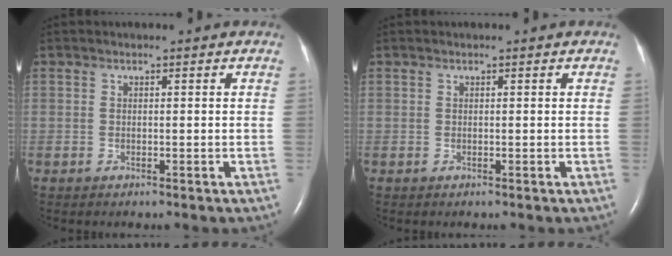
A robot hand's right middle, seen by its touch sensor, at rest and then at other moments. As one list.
[{"total": 0.0}]